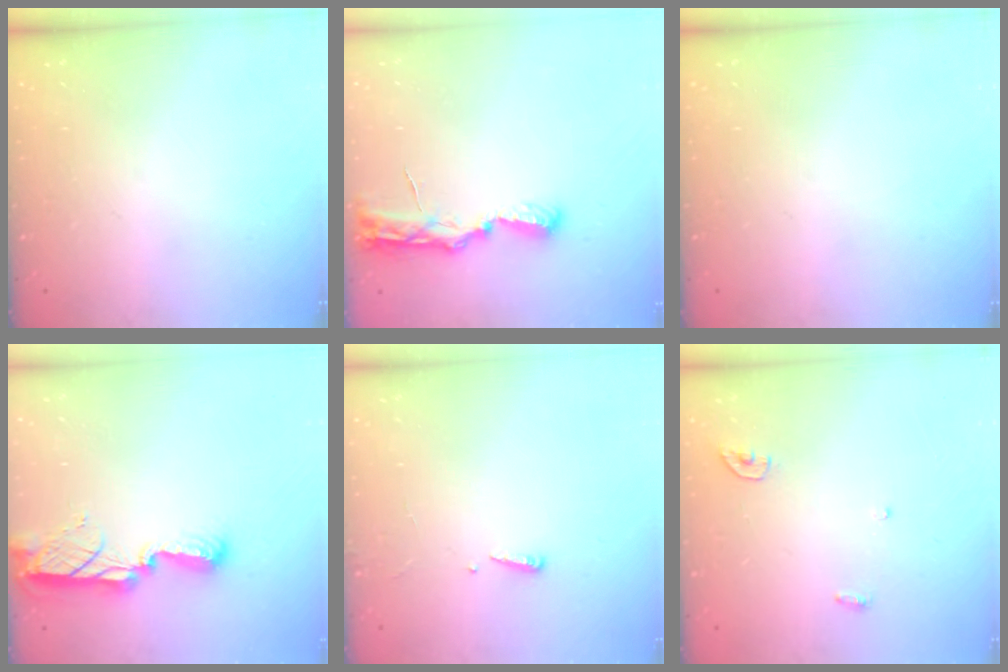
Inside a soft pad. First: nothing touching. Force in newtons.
{"total": 7.6, "press": 7.6, "slide": 0.9}
{"total": 0.0}
{"total": 8.9, "press": 8.9, "slide": 0.5}
{"total": 2.4, "press": 2.4, "slide": 0.2}
{"total": 3.8, "press": 3.8, "slide": 0.3}